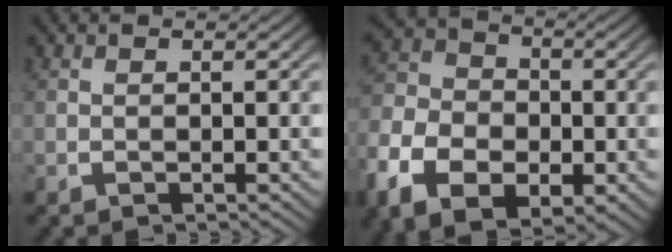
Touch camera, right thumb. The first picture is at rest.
{"total": 9.7, "force": [-2.2, 7.3, 6.1], "torque": [-0.127, -0.027, -0.027]}